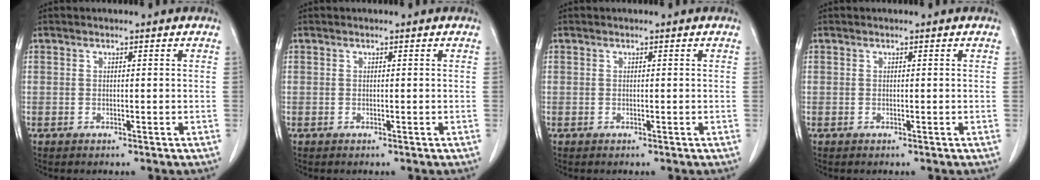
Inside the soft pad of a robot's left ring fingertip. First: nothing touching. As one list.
[{"total": 0.0}, {"total": 0.0}, {"total": 0.0}]